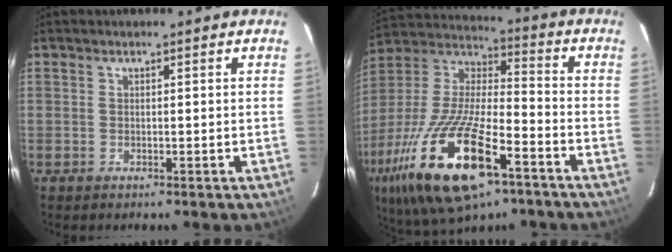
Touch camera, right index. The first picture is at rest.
{"total": 25.4, "force": [-13.1, 8.9, 19.8], "torque": [-0.400, -0.048, -0.238]}